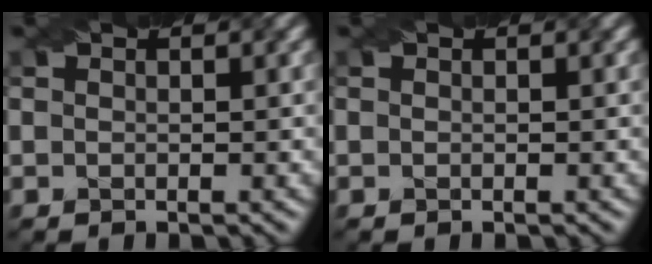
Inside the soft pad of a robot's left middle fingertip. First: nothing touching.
{"total": 0.0}